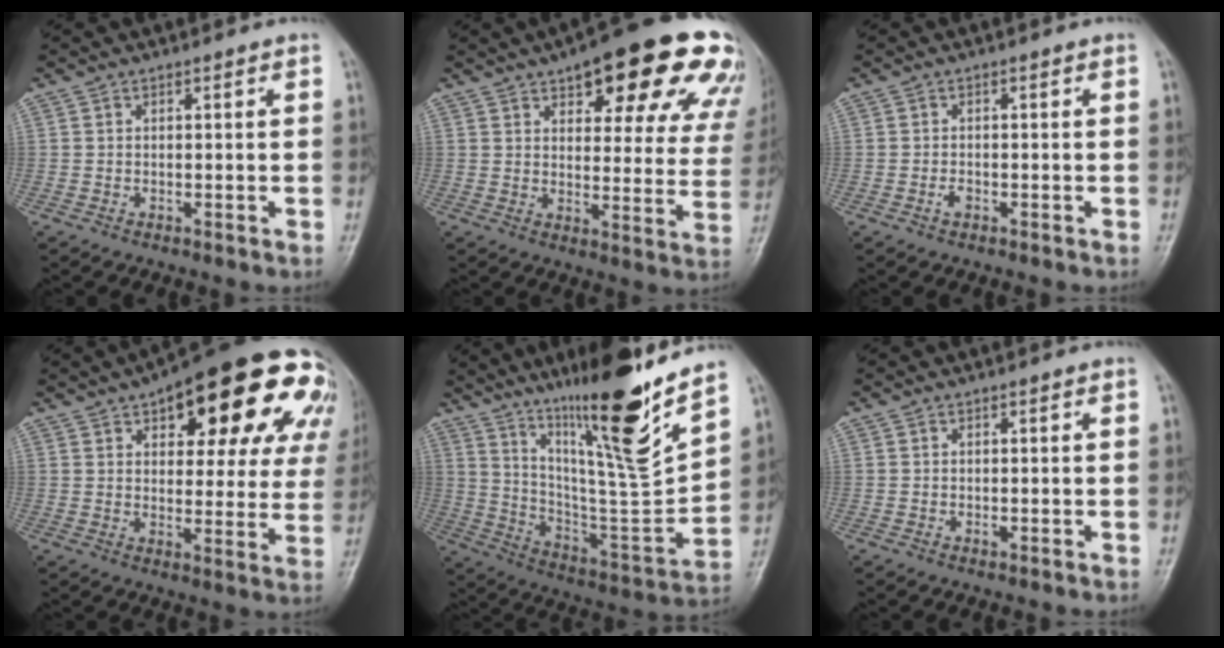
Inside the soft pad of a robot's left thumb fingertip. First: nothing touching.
{"total": 24.4, "force": [14.3, 8.7, 17.7], "torque": [-0.193, -0.027, 0.175]}
{"total": 1.3, "force": [-0.7, 0.8, 0.9], "torque": [-0.016, 0.002, -0.014]}
{"total": 25.3, "force": [12.5, 10.7, 19.2], "torque": [-0.217, -0.001, 0.160]}
{"total": 23.3, "force": [15.9, 1.9, 16.9], "torque": [-0.239, -0.089, 0.279]}
{"total": 0.8, "force": [-0.1, 0.5, 0.6], "torque": [-0.005, 0.000, -0.002]}